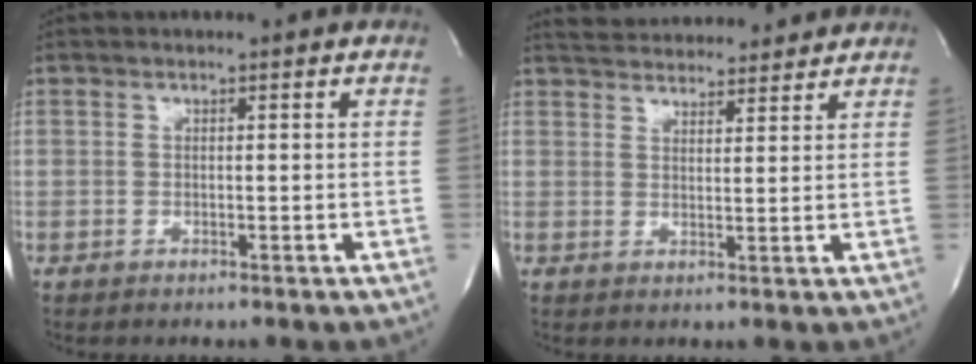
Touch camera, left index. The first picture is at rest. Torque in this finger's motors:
{"motor_torque": [-0.21, -0.06, 0.26, 0.06]}